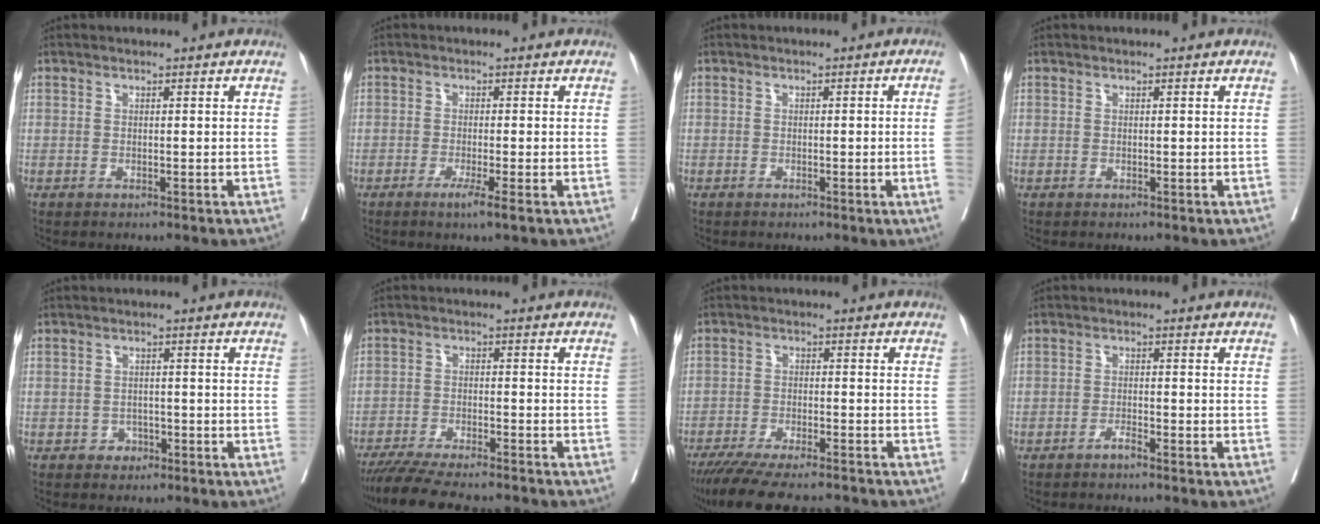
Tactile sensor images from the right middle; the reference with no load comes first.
{"total": 2.8, "force": [-1.5, -0.3, 2.4], "torque": [-0.038, -0.008, -0.027]}
{"total": 2.5, "force": [-0.4, -0.9, 2.3], "torque": [-0.026, -0.002, -0.004]}
{"total": 0.0}
{"total": 1.8, "force": [-1.0, 1.4, 0.4], "torque": [-0.004, 0.006, -0.015]}
{"total": 12.3, "force": [-10.9, 1.5, 5.5], "torque": [-0.079, -0.015, -0.166]}
{"total": 14.0, "force": [-12.3, 2.1, 6.4], "torque": [-0.107, -0.025, -0.183]}
{"total": 1.5, "force": [-1.2, 0.0, 0.8], "torque": [-0.015, 0.002, -0.023]}